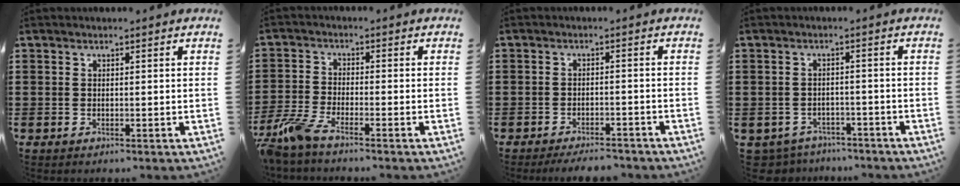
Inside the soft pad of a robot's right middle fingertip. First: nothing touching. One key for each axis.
{"total": 4.8, "fx": -3.7, "fy": 0.6, "fz": 2.9, "tx": -0.091, "ty": -0.016, "tz": -0.078}
{"total": 2.8, "fx": -2.8, "fy": 0.2, "fz": 0.3, "tx": -0.010, "ty": -0.002, "tz": -0.054}
{"total": 2.7, "fx": -2.7, "fy": 0.5, "fz": -0.2, "tx": -0.007, "ty": -0.003, "tz": -0.059}